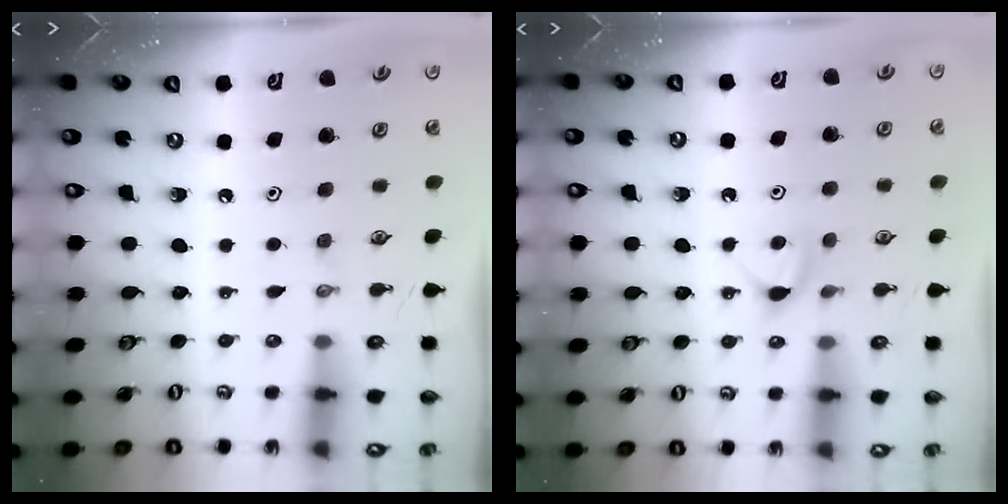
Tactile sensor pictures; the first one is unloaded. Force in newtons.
{"total": 4.7, "press": 4.7, "slide": 0.5}